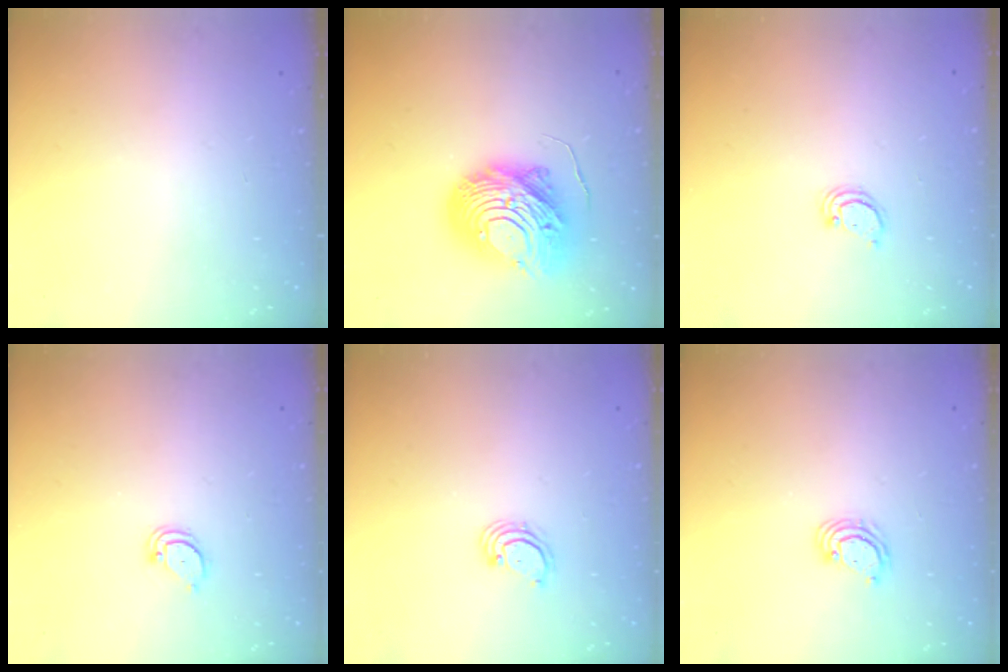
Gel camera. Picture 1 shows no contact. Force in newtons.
{"total": 14.3, "press": 14.3, "slide": 1.4}
{"total": 2.4, "press": 2.4, "slide": 0.2}
{"total": 2.1, "press": 2.1, "slide": 0.2}
{"total": 2.7, "press": 2.7, "slide": 0.3}
{"total": 2.9, "press": 2.9, "slide": 0.3}